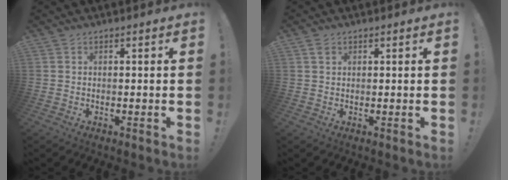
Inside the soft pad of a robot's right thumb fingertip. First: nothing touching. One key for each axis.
{"total": 1.5, "fx": 0.9, "fy": 1.0, "fz": 0.5, "tx": 0.005, "ty": -0.006, "tz": 0.015}